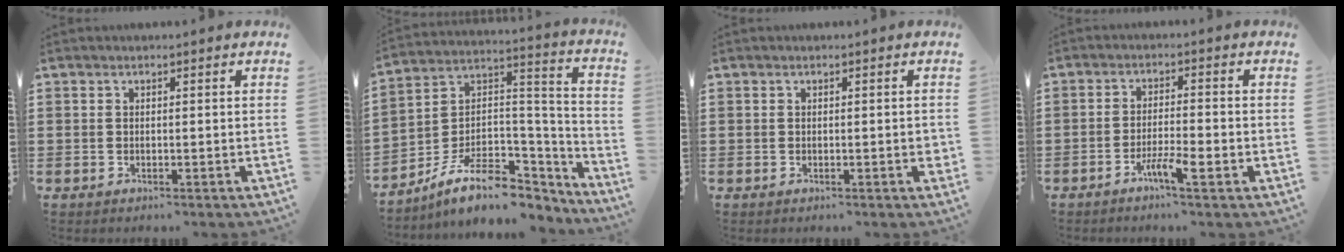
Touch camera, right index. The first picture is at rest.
{"total": 10.8, "force": [-6.8, 5.6, 6.2], "torque": [-0.126, 0.011, -0.123]}
{"total": 0.9, "force": [-0.1, 0.1, 0.9], "torque": [-0.017, -0.002, -0.001]}
{"total": 4.4, "force": [-2.7, 0.4, 3.5], "torque": [-0.072, -0.006, -0.052]}